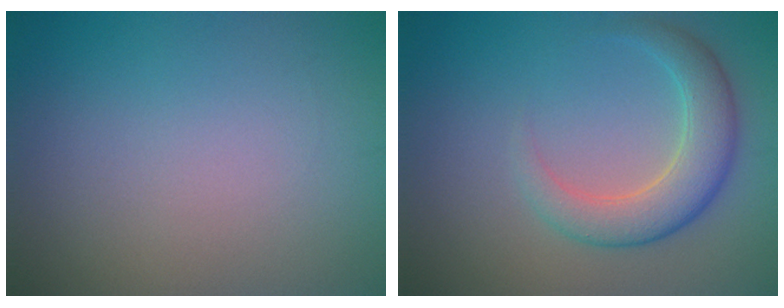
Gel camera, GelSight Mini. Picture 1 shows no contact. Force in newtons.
{"total": 4.5, "press": 4.5, "slide": 0.2}